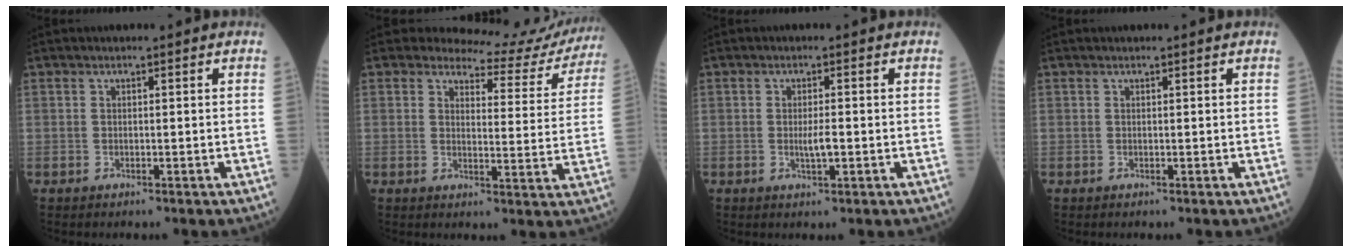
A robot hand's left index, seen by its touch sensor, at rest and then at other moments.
{"total": 12.2, "force": [11.9, 2.6, 0.1], "torque": [0.022, -0.060, 0.114]}
{"total": 2.1, "force": [-0.5, 0.3, 2.0], "torque": [-0.038, -0.005, -0.009]}
{"total": 0.0}